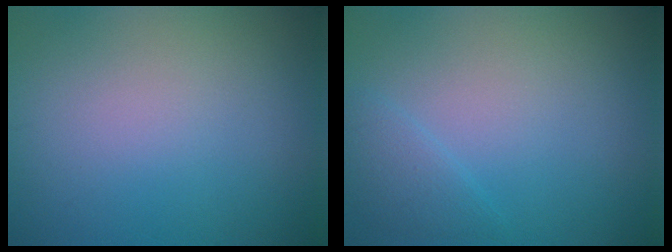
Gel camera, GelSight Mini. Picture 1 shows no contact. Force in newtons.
{"total": 1.5, "press": 1.5, "slide": 0.1}